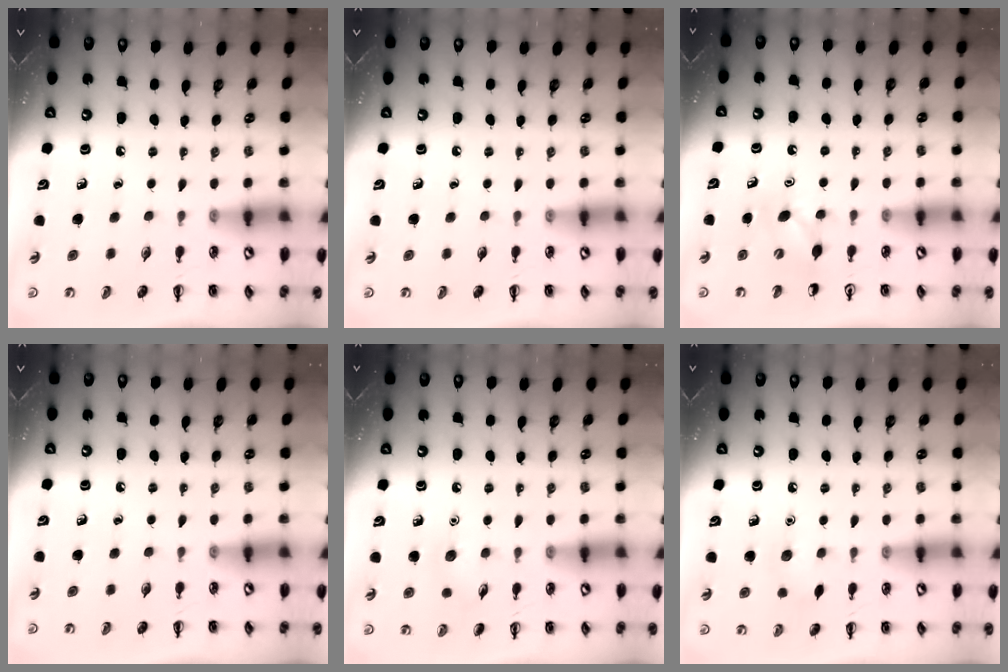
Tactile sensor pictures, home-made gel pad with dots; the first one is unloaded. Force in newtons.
{"total": 0.0}
{"total": 4.1, "press": 4.0, "slide": 1.1}
{"total": 0.0}
{"total": 5.4, "press": 5.2, "slide": 1.5}
{"total": 5.4, "press": 5.2, "slide": 1.6}